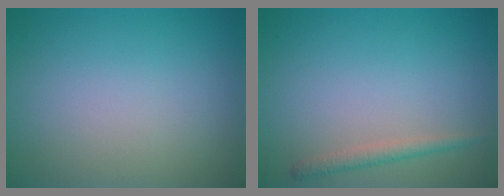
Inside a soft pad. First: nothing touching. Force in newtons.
{"total": 1.5, "press": 1.5, "slide": 0.1}